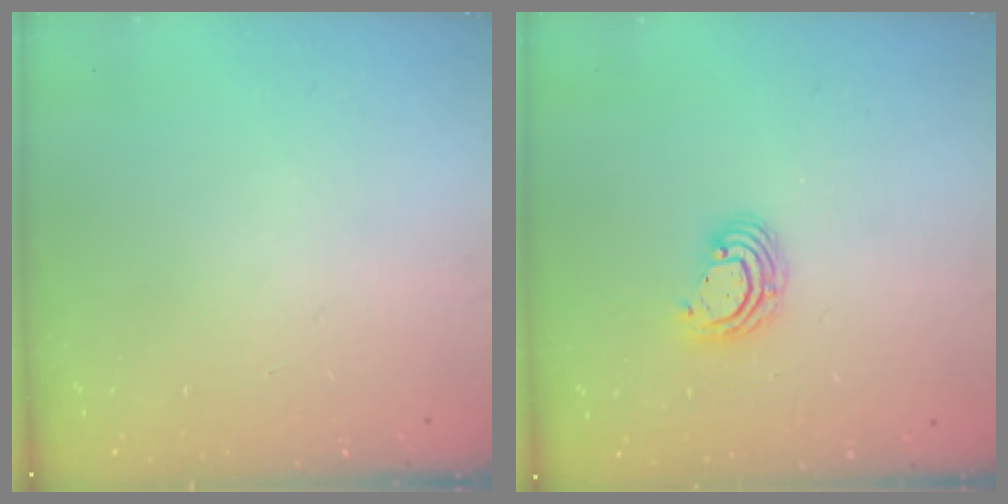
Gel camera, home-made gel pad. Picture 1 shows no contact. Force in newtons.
{"total": 6.0, "press": 6.0, "slide": 0.8}